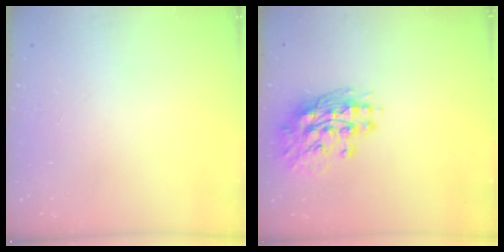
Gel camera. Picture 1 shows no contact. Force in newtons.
{"total": 13.6, "press": 13.5, "slide": 1.1}